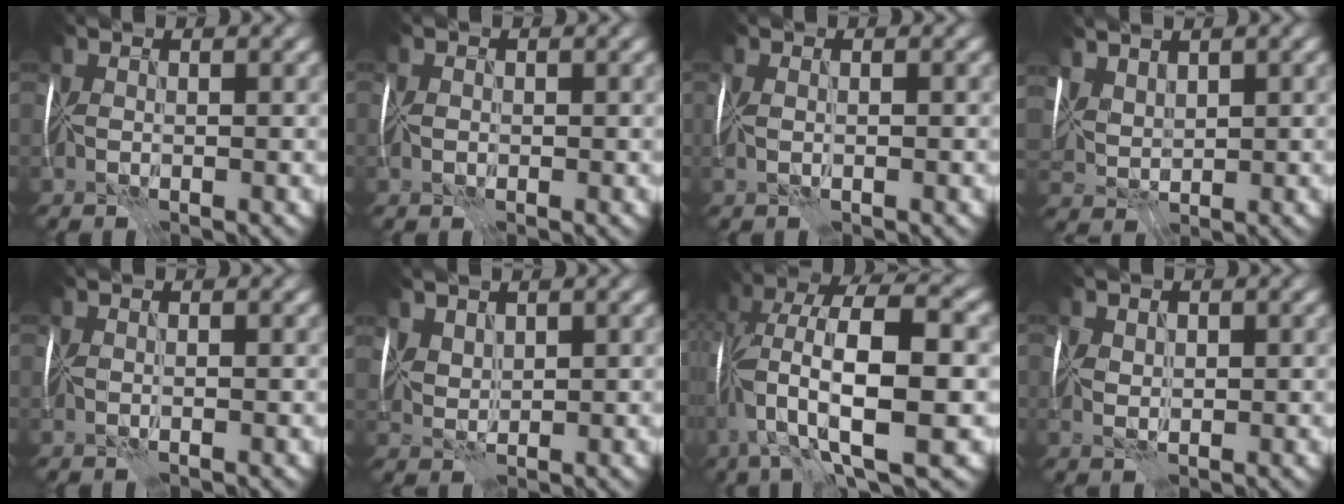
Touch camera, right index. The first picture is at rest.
{"total": 1.7, "force": [-0.2, 1.4, 0.9], "torque": [-0.003, 0.011, -0.011]}
{"total": 0.8, "force": [0.1, 0.3, 0.8], "torque": [-0.011, 0.010, 0.006]}
{"total": 4.2, "force": [3.3, 2.0, 1.9], "torque": [-0.052, 0.009, 0.066]}
{"total": 0.6, "force": [-0.3, -0.5, -0.2], "torque": [0.005, -0.002, -0.001]}
{"total": 2.0, "force": [1.7, 0.8, 0.6], "torque": [-0.021, -0.001, 0.048]}
{"total": 12.2, "force": [-0.3, 4.0, 11.5], "torque": [-0.229, 0.016, -0.007]}
{"total": 1.7, "force": [1.1, 0.9, 0.9], "torque": [-0.011, 0.018, 0.012]}